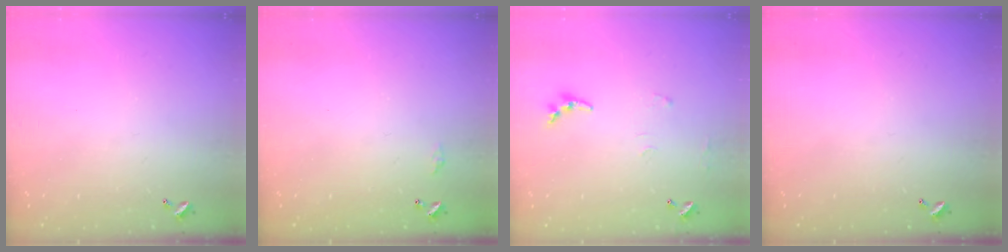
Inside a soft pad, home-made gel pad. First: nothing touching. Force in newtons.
{"total": 2.8, "press": 2.8, "slide": 0.4}
{"total": 6.0, "press": 5.9, "slide": 0.7}
{"total": 0.0}